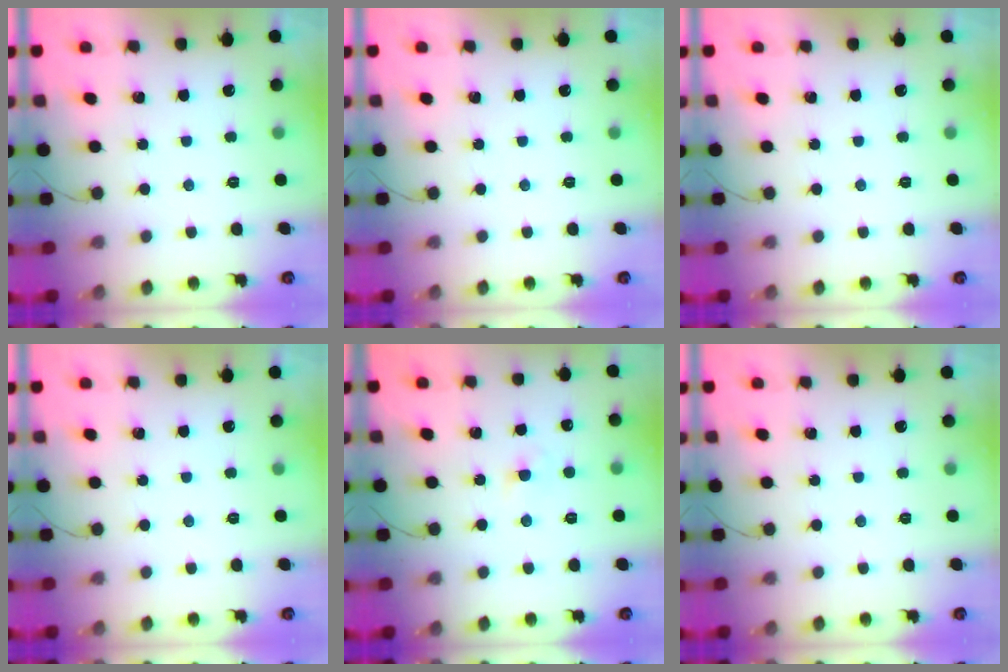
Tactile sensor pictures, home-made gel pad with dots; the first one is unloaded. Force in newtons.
{"total": 0.0}
{"total": 0.0}
{"total": 0.0}
{"total": 1.9, "press": 1.7, "slide": 0.8}
{"total": 0.0}